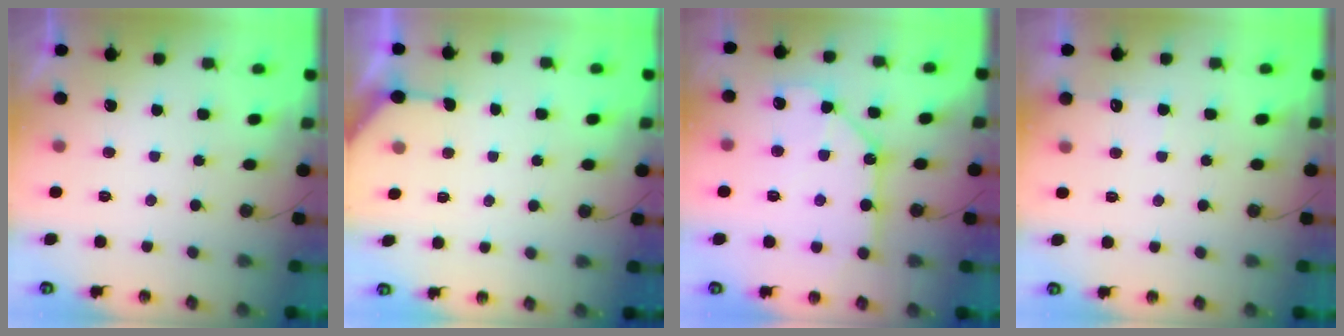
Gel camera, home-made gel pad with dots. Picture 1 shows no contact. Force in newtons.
{"total": 2.7, "press": 2.7, "slide": 0.4}
{"total": 11.7, "press": 11.6, "slide": 1.1}
{"total": 3.8, "press": 3.8, "slide": 0.5}